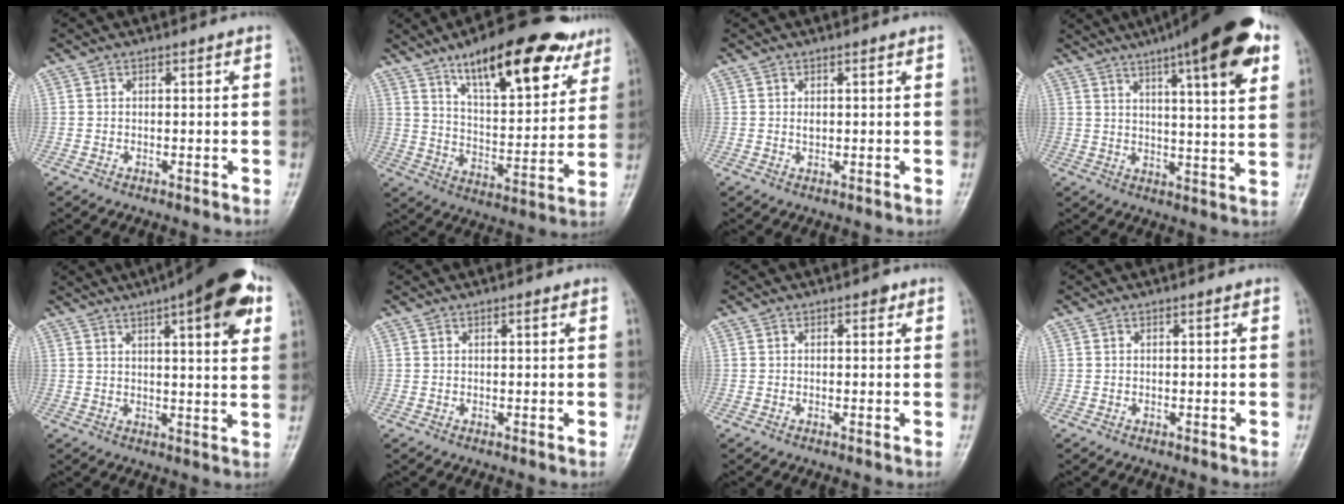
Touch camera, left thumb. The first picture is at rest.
{"total": 22.5, "force": [13.9, 8.2, 15.7], "torque": [-0.190, -0.050, 0.218]}
{"total": 1.3, "force": [0.6, 0.6, 0.9], "torque": [-0.014, -0.003, 0.011]}
{"total": 20.0, "force": [11.0, 4.0, 16.2], "torque": [-0.220, -0.017, 0.151]}
{"total": 16.0, "force": [7.9, 4.2, 13.2], "torque": [-0.161, -0.010, 0.104]}
{"total": 0.7, "force": [0.4, 0.2, 0.5], "torque": [-0.009, -0.001, 0.006]}
{"total": 1.1, "force": [0.6, 0.7, 0.7], "torque": [-0.001, 0.000, 0.004]}
{"total": 0.0}